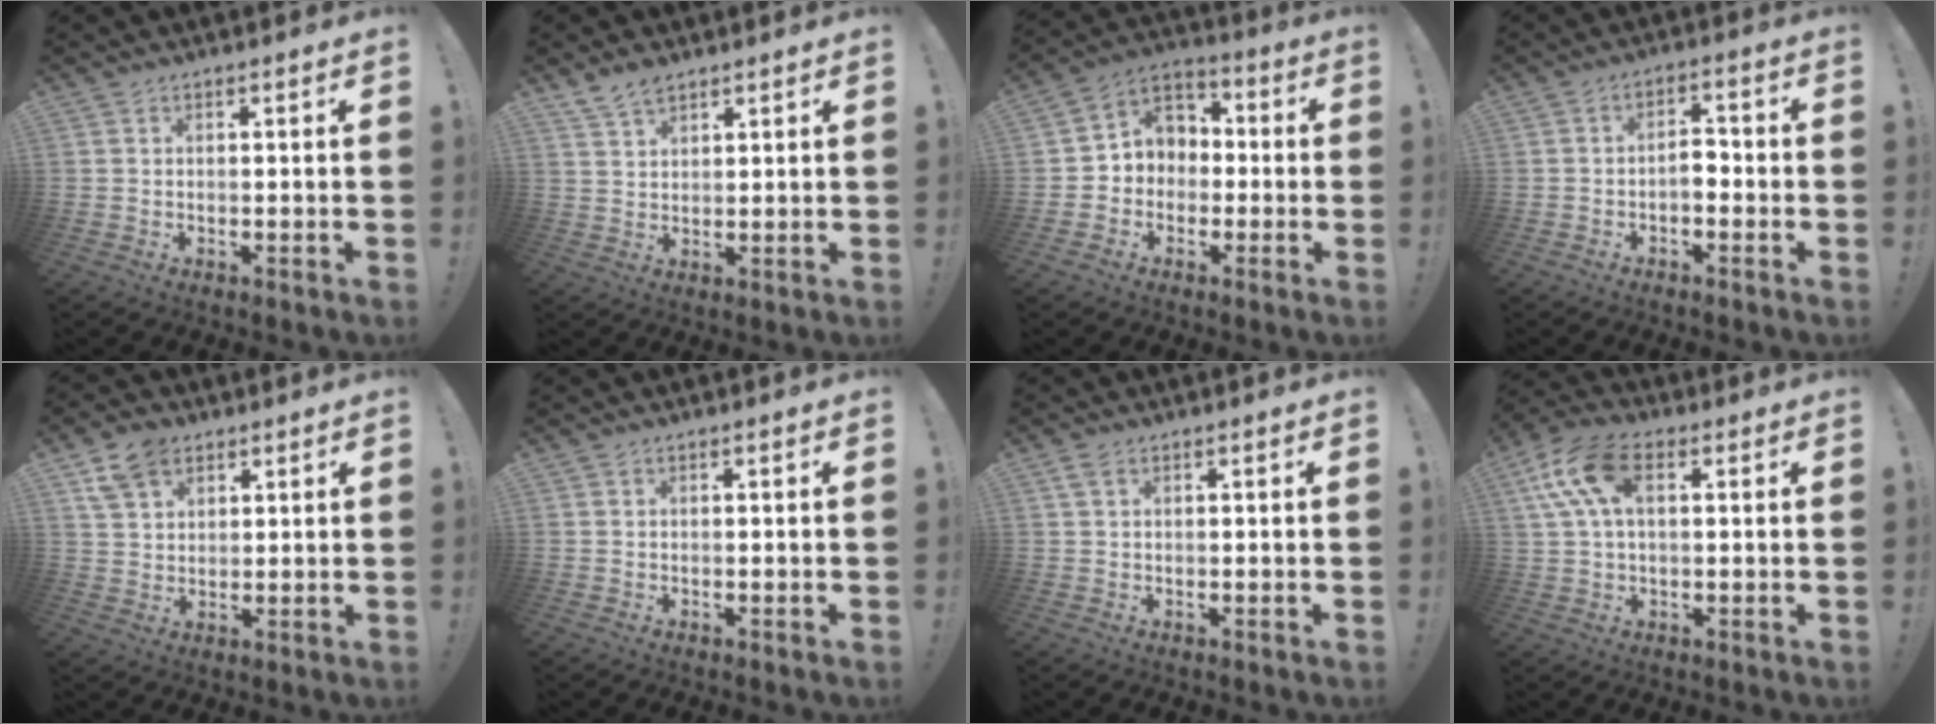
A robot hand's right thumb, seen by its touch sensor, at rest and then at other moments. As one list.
[{"total": 4.8, "force": [3.9, 2.1, 2.0], "torque": [-0.040, -0.019, 0.075]}, {"total": 7.1, "force": [-1.3, 6.8, 1.7], "torque": [-0.021, 0.013, -0.015]}, {"total": 4.9, "force": [-2.0, 2.8, 3.5], "torque": [-0.070, 0.011, -0.036]}, {"total": 9.4, "force": [5.7, 6.2, 4.2], "torque": [-0.067, -0.019, 0.112]}, {"total": 0.0}, {"total": 1.6, "force": [0.7, 0.8, 1.1], "torque": [-0.032, 0.005, 0.016]}, {"total": 14.0, "force": [4.2, 8.2, 10.6], "torque": [-0.204, -0.002, 0.078]}]